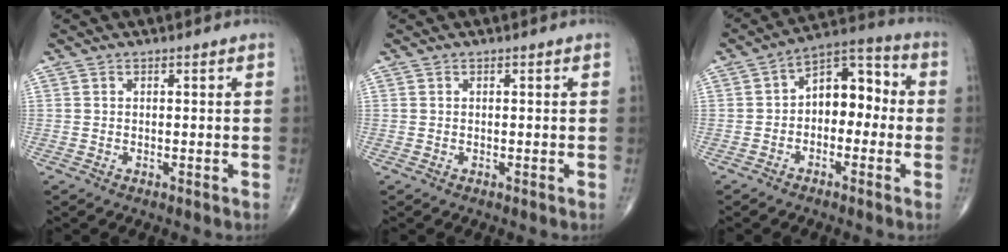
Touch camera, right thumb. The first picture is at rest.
{"total": 0.0}
{"total": 10.0, "force": [-0.7, 6.4, 7.6], "torque": [-0.074, 0.043, -0.031]}